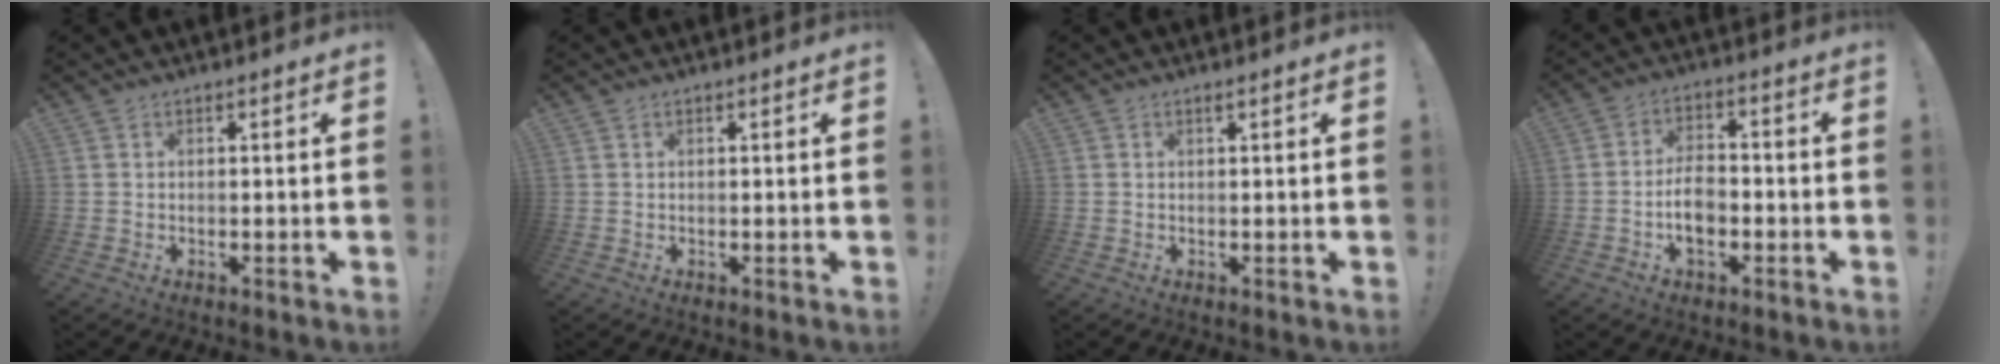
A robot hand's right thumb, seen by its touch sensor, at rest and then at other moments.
{"total": 0.0}
{"total": 0.6, "force": [0.4, 0.0, 0.4], "torque": [-0.010, 0.001, 0.008]}
{"total": 7.3, "force": [-2.3, 4.8, 5.1], "torque": [-0.079, 0.009, -0.041]}